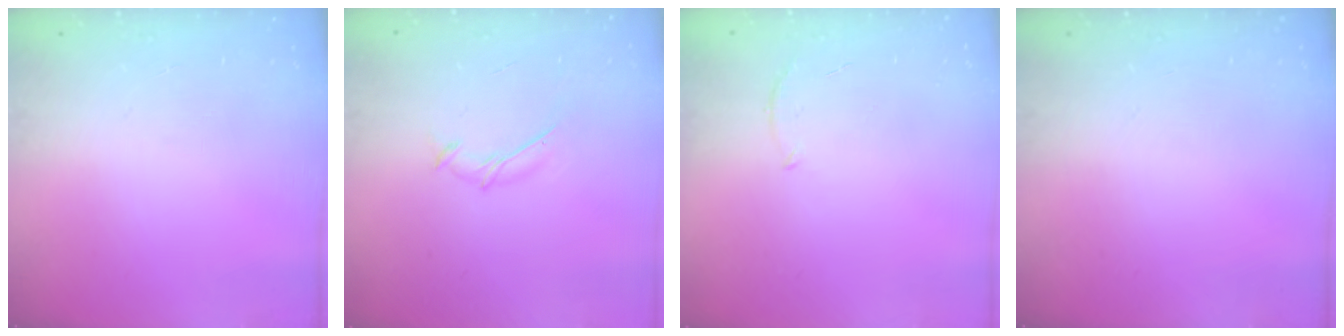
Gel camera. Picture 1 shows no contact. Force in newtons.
{"total": 5.3, "press": 5.1, "slide": 1.0}
{"total": 5.5, "press": 5.2, "slide": 1.5}
{"total": 0.0}